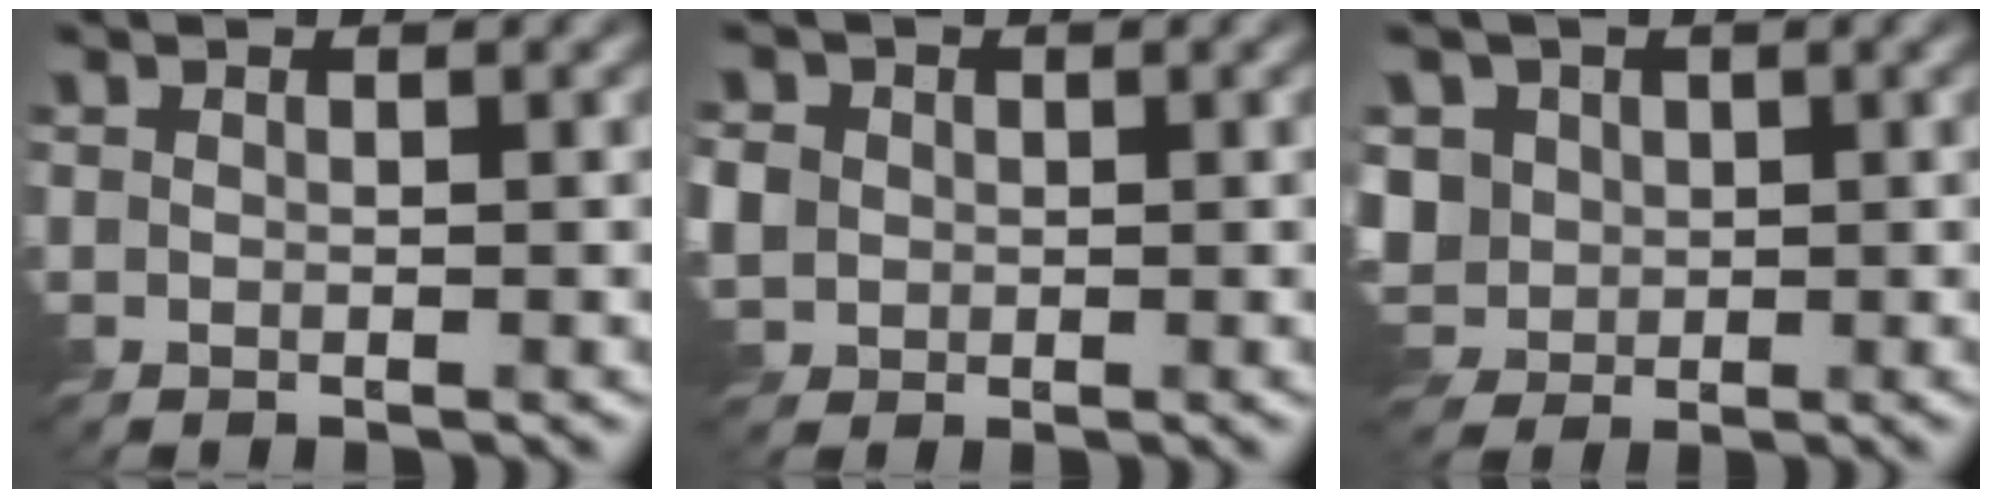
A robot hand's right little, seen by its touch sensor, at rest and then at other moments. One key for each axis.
{"total": 3.8, "fx": 0.2, "fy": 3.4, "fz": 1.6, "tx": -0.068, "ty": 0.010, "tz": 0.004}
{"total": 6.0, "fx": 0.5, "fy": 5.1, "fz": 3.0, "tx": -0.086, "ty": 0.017, "tz": 0.003}